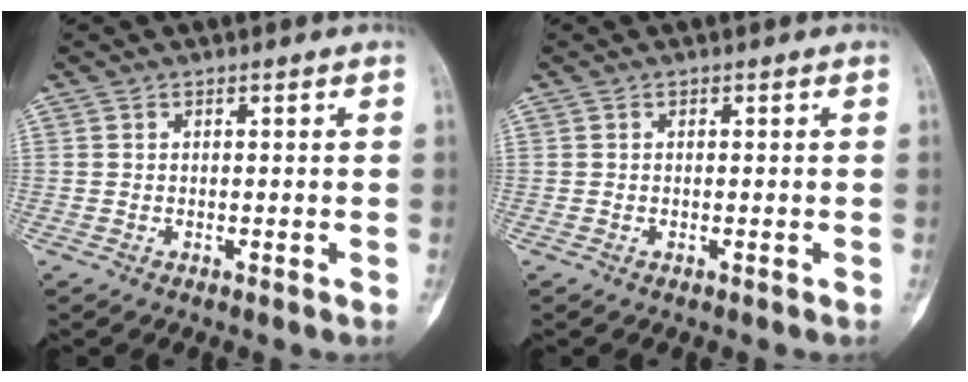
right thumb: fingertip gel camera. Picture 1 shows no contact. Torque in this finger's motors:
{"motor_torque": [-0.07, -0.01, 0.01, -0.03, 0.00]}